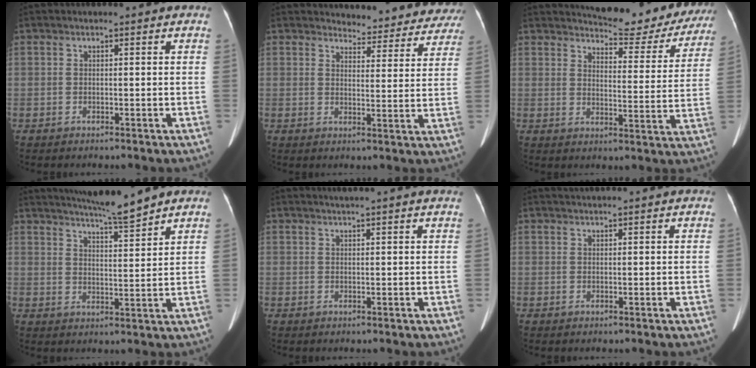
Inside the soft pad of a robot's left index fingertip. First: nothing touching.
{"total": 13.2, "force": [12.7, 3.4, 0.9], "torque": [0.026, -0.037, 0.120]}
{"total": 14.7, "force": [14.0, 3.1, 3.4], "torque": [-0.032, -0.041, 0.155]}
{"total": 8.5, "force": [7.6, -0.6, 3.8], "torque": [-0.067, -0.003, 0.119]}
{"total": 3.9, "force": [3.4, -0.6, 1.9], "torque": [-0.024, 0.018, 0.042]}
{"total": 4.1, "force": [3.7, -0.3, 1.6], "torque": [-0.017, 0.030, 0.050]}